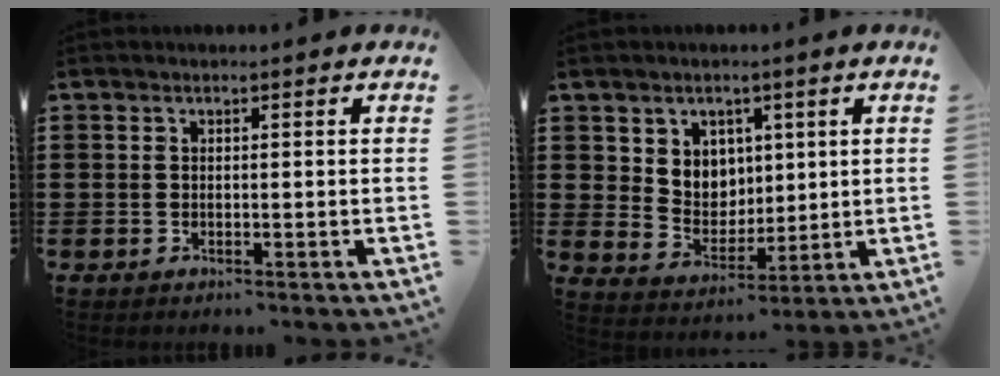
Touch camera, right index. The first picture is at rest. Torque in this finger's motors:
{"motor_torque": [0.50, 0.59, 0.15, 0.07]}